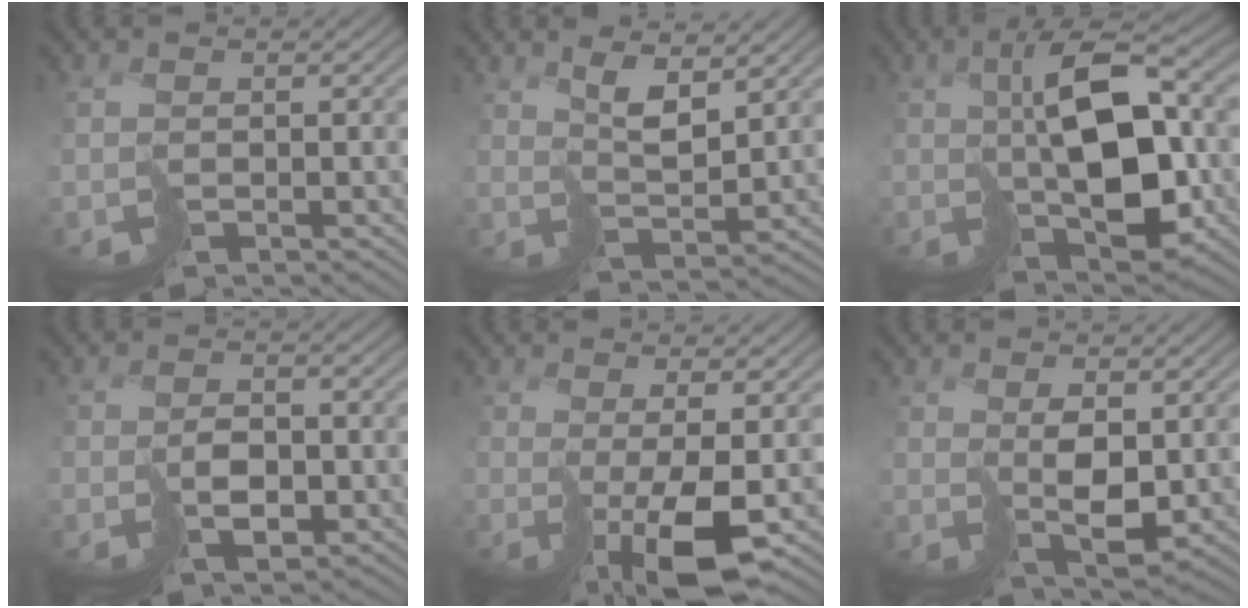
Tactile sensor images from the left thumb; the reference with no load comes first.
{"total": 4.6, "force": [4.0, 0.5, 2.2], "torque": [-0.041, 0.005, 0.083]}
{"total": 10.6, "force": [1.3, 4.9, 9.3], "torque": [-0.155, 0.003, 0.037]}
{"total": 1.7, "force": [-0.3, 1.2, 1.2], "torque": [-0.009, 0.002, 0.000]}
{"total": 5.0, "force": [0.1, 0.2, 5.0], "torque": [-0.075, 0.007, 0.009]}
{"total": 3.4, "force": [1.9, 1.3, 2.5], "torque": [-0.052, -0.004, 0.049]}